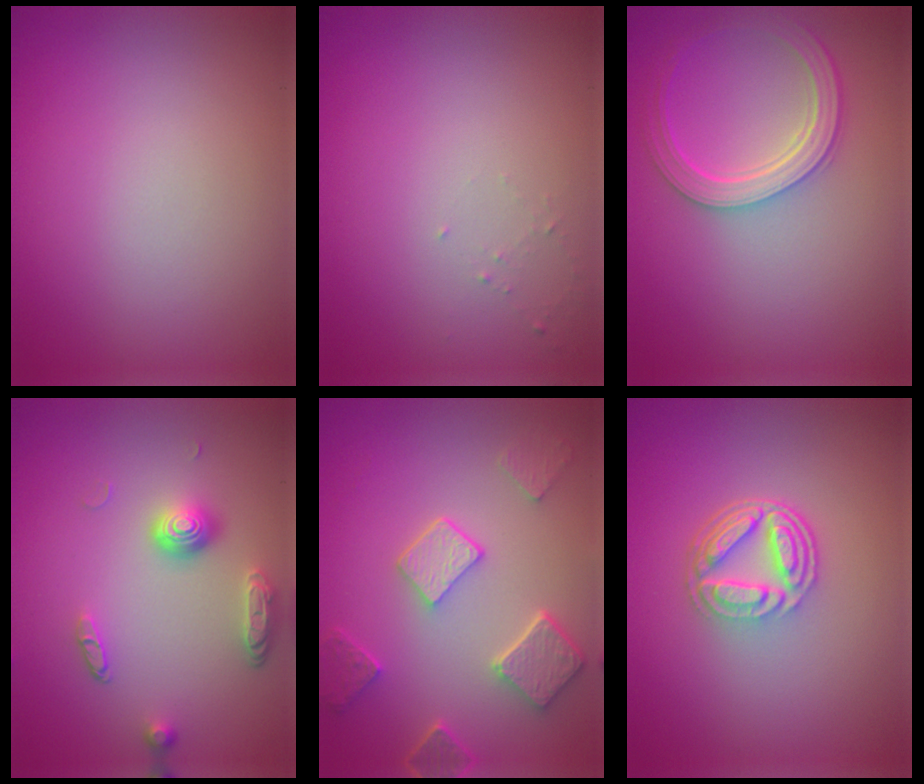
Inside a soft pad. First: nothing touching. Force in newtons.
{"total": 0.7, "press": 0.6, "slide": 0.2}
{"total": 4.4, "press": 3.6, "slide": 2.6}
{"total": 3.8, "press": 2.9, "slide": 2.5}
{"total": 4.9, "press": 3.9, "slide": 3.0}
{"total": 4.7, "press": 3.4, "slide": 3.2}